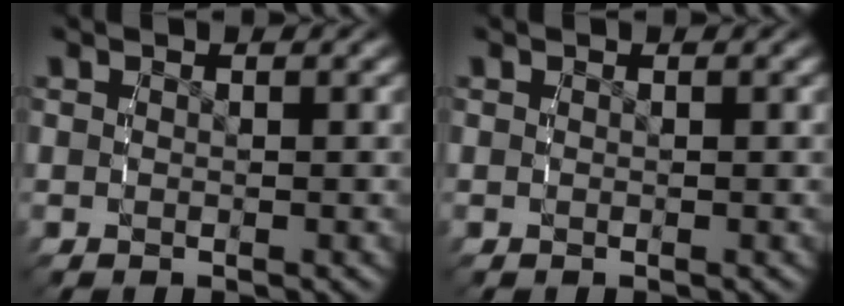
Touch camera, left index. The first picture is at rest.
{"total": 0.0}